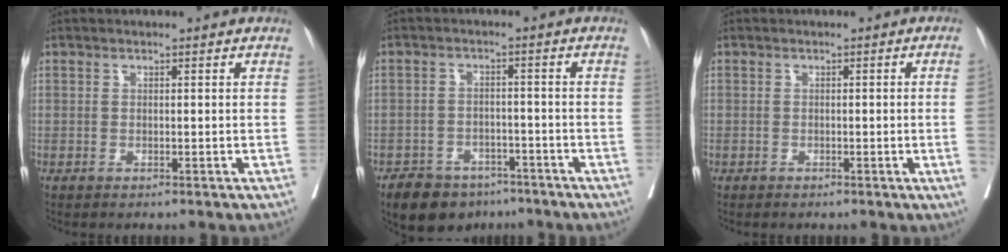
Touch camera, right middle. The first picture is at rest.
{"total": 8.4, "force": [-6.5, 4.7, 2.6], "torque": [-0.041, 0.003, -0.095]}
{"total": 2.3, "force": [-0.5, -1.0, 2.1], "torque": [-0.028, -0.002, -0.004]}